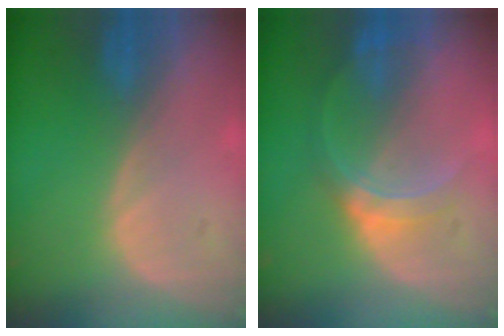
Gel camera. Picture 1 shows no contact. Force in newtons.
{"total": 5.3, "press": 5.2, "slide": 0.8}